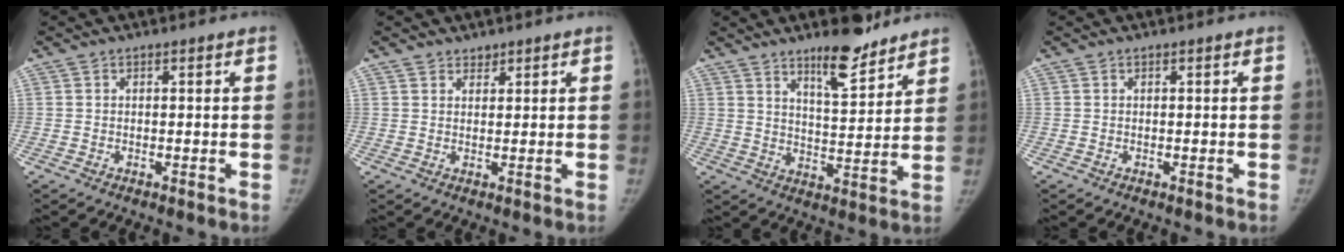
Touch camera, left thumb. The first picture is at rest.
{"total": 1.8, "force": [1.4, 1.0, 0.0], "torque": [0.017, -0.009, 0.018]}
{"total": 10.2, "force": [7.8, 2.8, 6.0], "torque": [-0.075, -0.061, 0.126]}
{"total": 0.0}